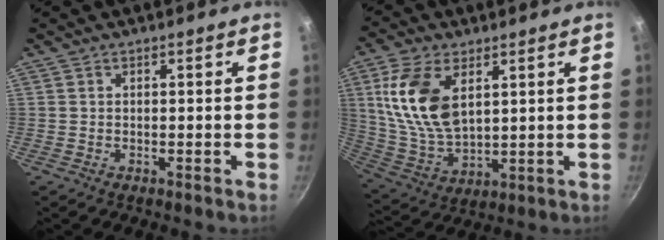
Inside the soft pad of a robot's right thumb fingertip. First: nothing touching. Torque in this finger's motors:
{"motor_torque": [-0.75, 1.36, 1.75, 0.75, 0.52]}